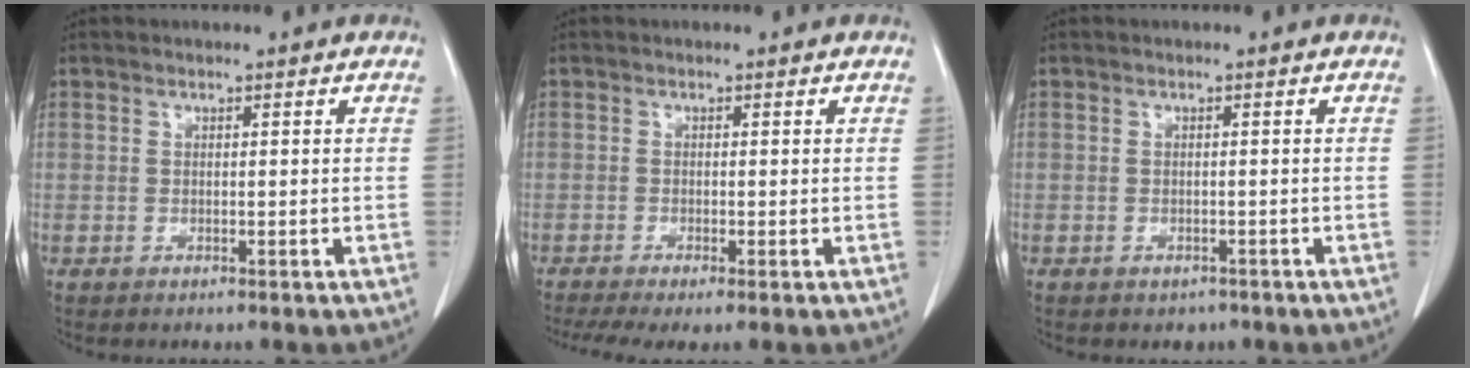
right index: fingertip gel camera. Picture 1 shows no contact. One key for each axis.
{"total": 6.1, "fx": -4.4, "fy": 0.8, "fz": 4.2, "tx": -0.069, "ty": -0.013, "tz": -0.072}
{"total": 1.8, "fx": -1.4, "fy": 1.1, "fz": 0.3, "tx": -0.009, "ty": 0.001, "tz": -0.015}